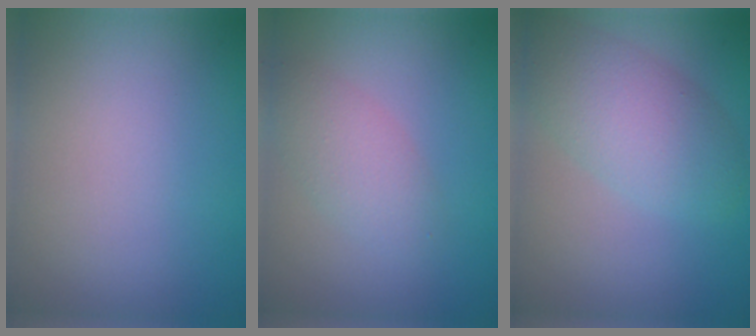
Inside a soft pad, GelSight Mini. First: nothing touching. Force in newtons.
{"total": 2.9, "press": 2.9, "slide": 0.2}
{"total": 5.2, "press": 5.2, "slide": 0.2}